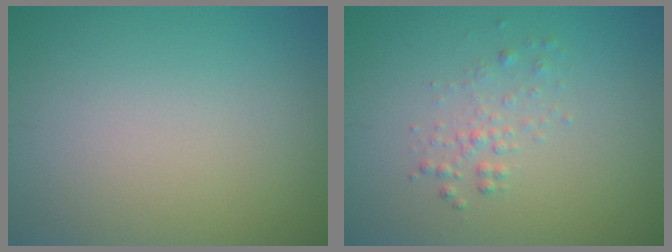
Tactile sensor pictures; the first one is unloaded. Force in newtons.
{"total": 1.3, "press": 1.3, "slide": 0.1}